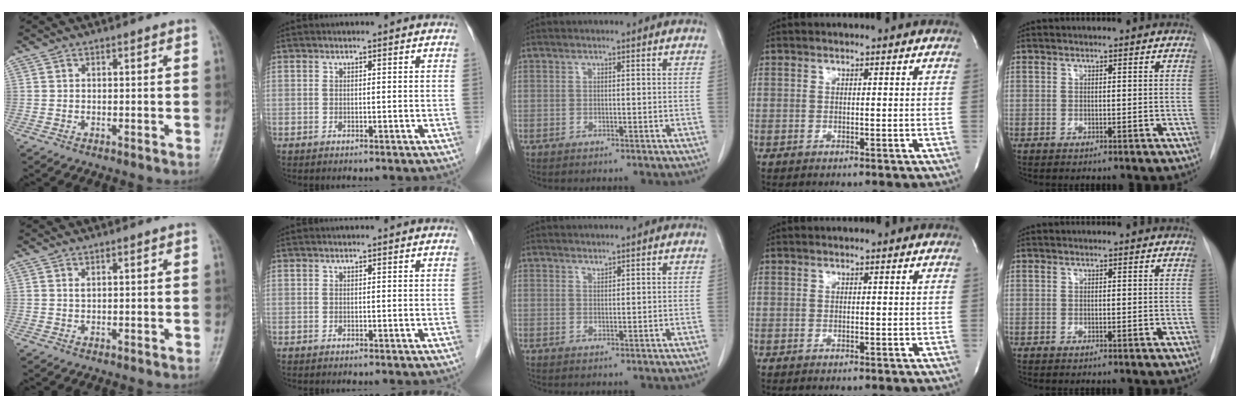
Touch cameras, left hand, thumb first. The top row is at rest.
{"thumb": {"total": 0.8, "force": [0.3, 0.3, 0.7], "torque": [-0.014, 0.006, 0.009]}, "middle": {"total": 0.6, "force": [0.6, 0.0, 0.1], "torque": [-0.006, -0.006, 0.012]}}